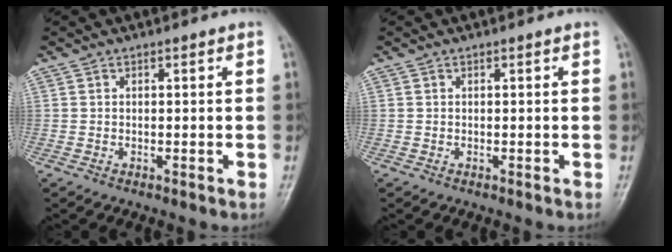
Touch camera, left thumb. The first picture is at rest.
{"total": 0.0}